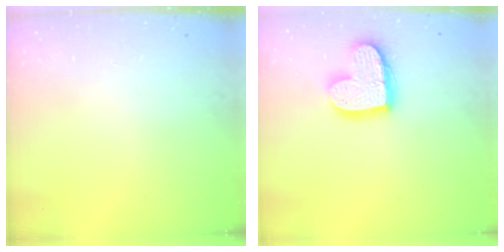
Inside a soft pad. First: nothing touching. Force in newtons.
{"total": 16.2, "press": 16.1, "slide": 1.5}